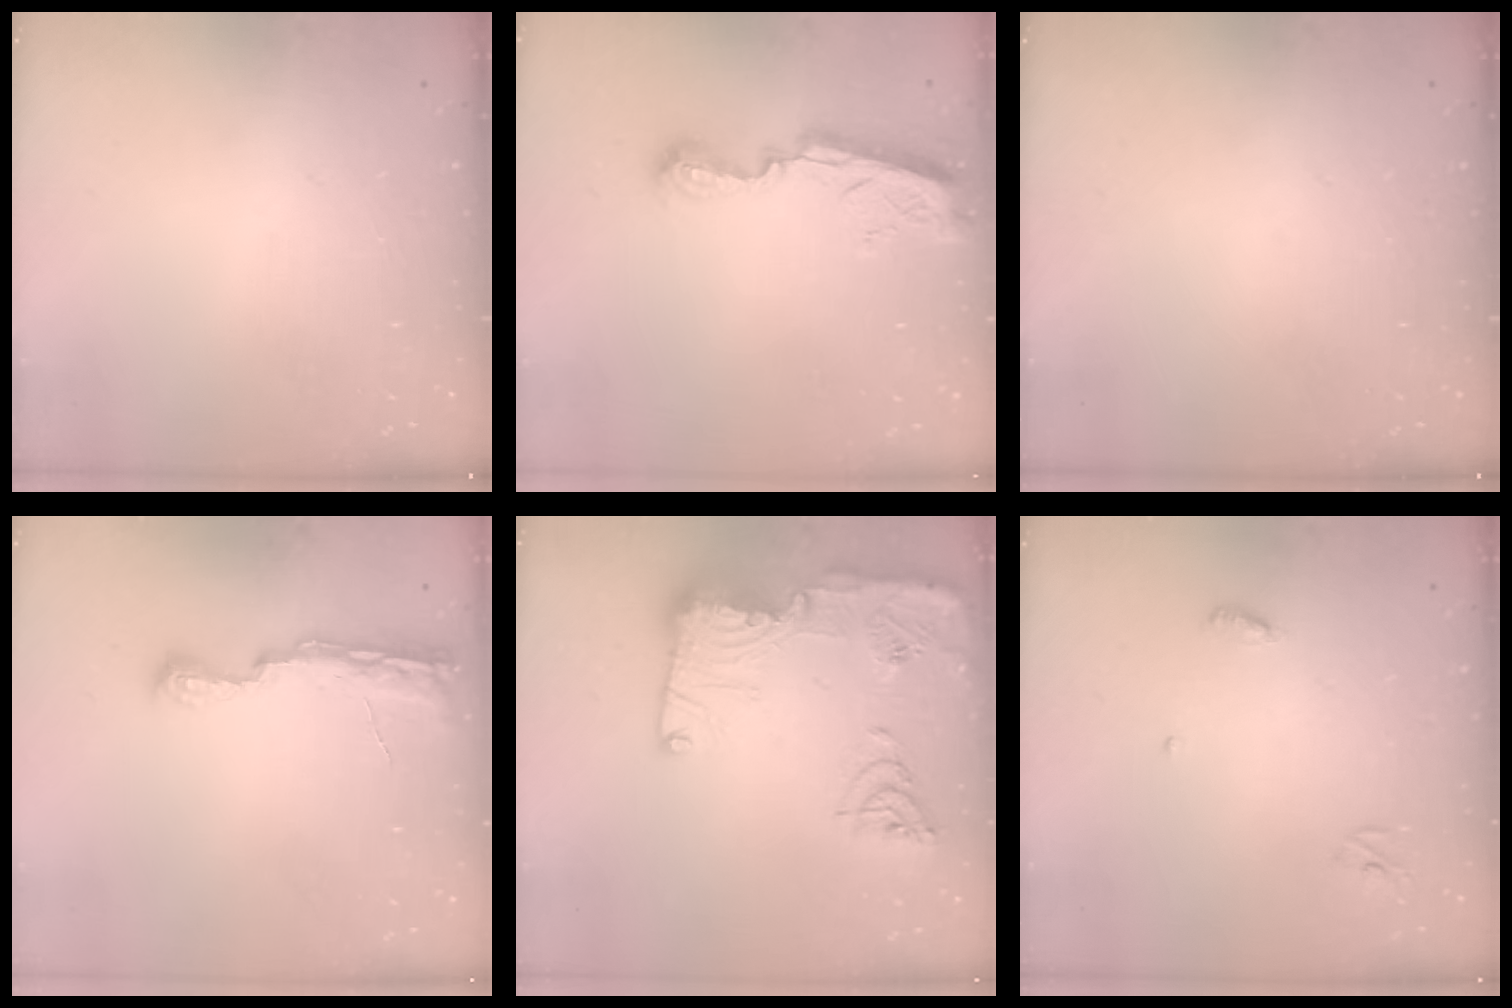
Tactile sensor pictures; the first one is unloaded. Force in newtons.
{"total": 9.1, "press": 9.1, "slide": 0.6}
{"total": 0.0}
{"total": 10.6, "press": 9.1, "slide": 5.5}
{"total": 24.5, "press": 23.7, "slide": 6.1}
{"total": 3.9, "press": 3.9, "slide": 0.3}